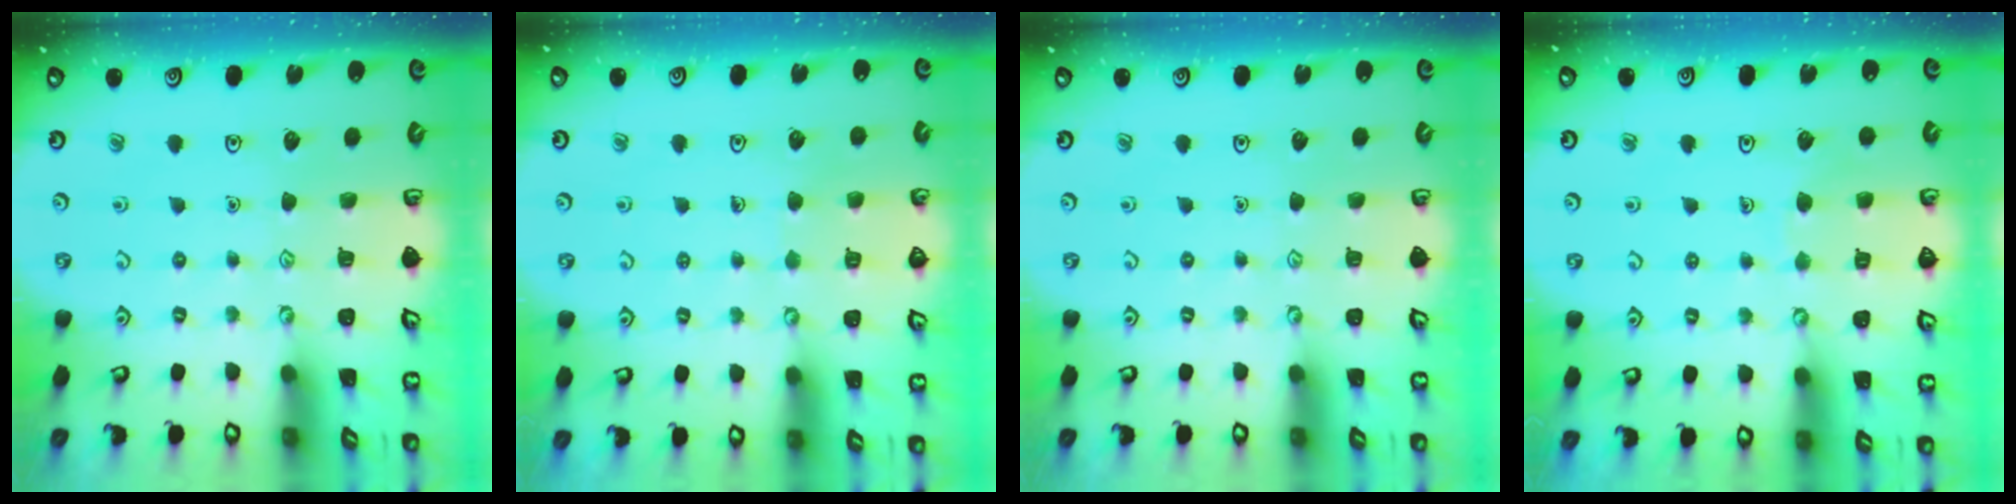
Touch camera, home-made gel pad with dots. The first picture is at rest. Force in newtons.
{"total": 4.4, "press": 4.4, "slide": 0.3}
{"total": 0.0}
{"total": 4.2, "press": 4.1, "slide": 0.4}